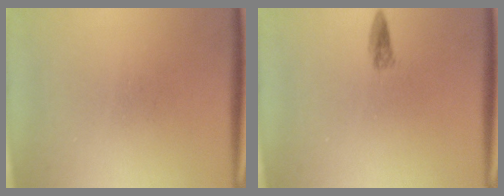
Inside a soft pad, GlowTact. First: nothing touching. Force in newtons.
{"total": 1.3}